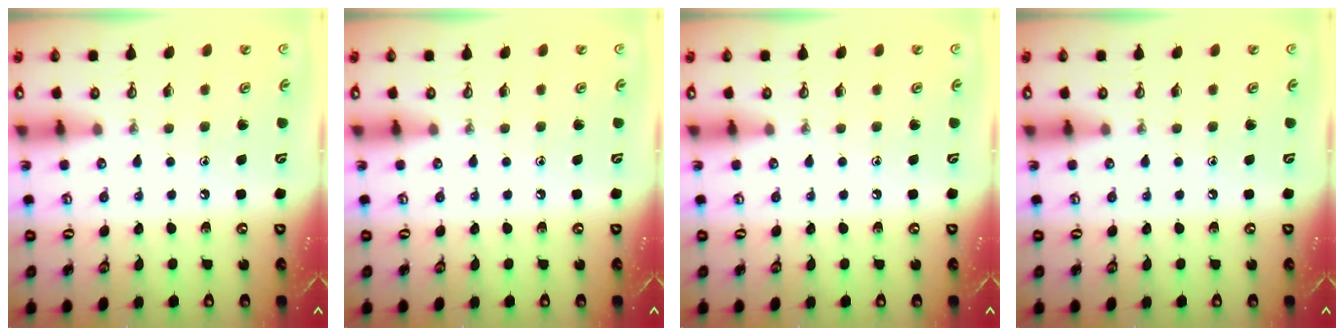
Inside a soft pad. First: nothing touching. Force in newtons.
{"total": 0.0}
{"total": 0.0}
{"total": 0.0}